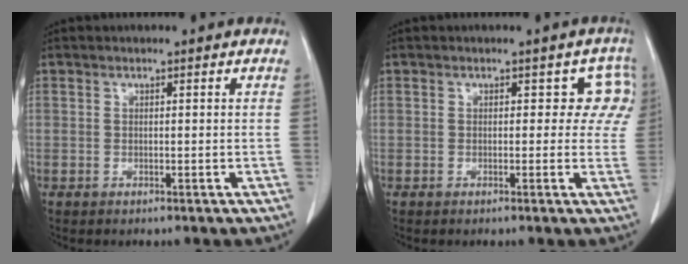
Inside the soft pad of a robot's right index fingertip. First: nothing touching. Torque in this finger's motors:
{"motor_torque": [0.04, 0.04, 0.05, 0.00]}